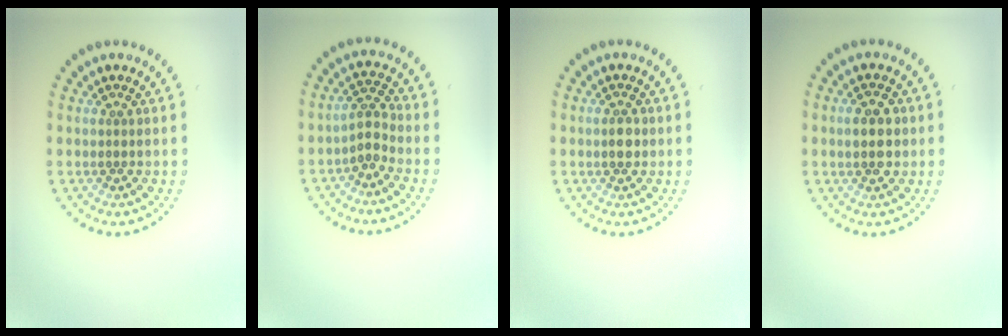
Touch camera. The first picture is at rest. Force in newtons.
{"total": 2.0, "press": 1.5, "slide": 1.3}
{"total": 1.3, "press": 1.3, "slide": 0.2}
{"total": 3.0, "press": 3.0, "slide": 0.1}